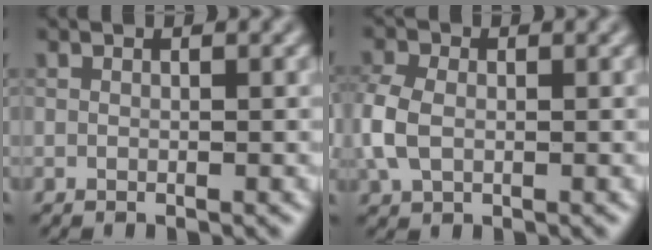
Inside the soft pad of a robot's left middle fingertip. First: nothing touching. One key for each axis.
{"total": 4.0, "fx": -0.4, "fy": 2.9, "fz": 2.7, "tx": -0.078, "ty": 0.000, "tz": -0.012}